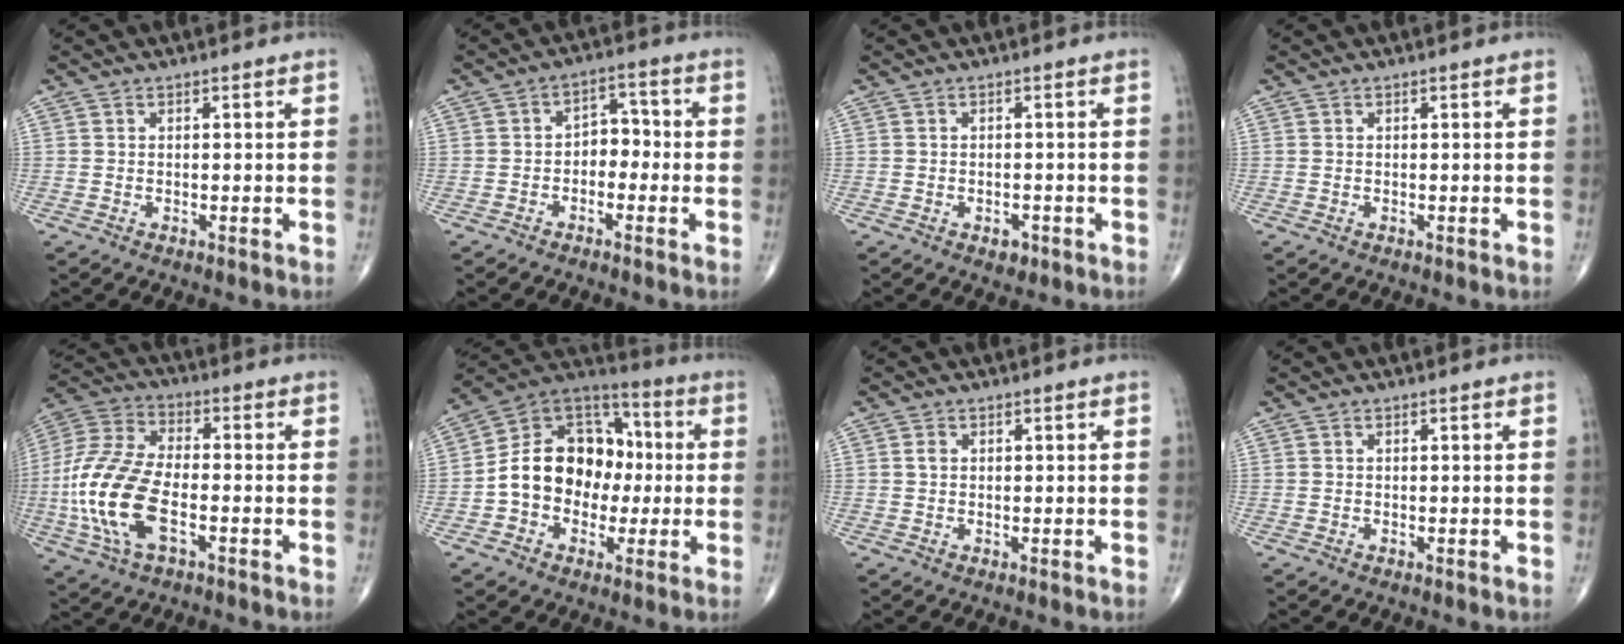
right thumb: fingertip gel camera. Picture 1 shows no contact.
{"total": 4.9, "force": [-1.3, 3.5, 3.1], "torque": [-0.019, 0.029, -0.032]}
{"total": 2.0, "force": [-1.0, 1.3, 1.1], "torque": [-0.008, 0.003, -0.011]}
{"total": 0.0}
{"total": 17.4, "force": [-4.2, 8.6, 14.6], "torque": [-0.324, 0.018, -0.080]}
{"total": 16.5, "force": [-1.3, 12.8, 10.2], "torque": [-0.126, 0.046, -0.030]}
{"total": 1.1, "force": [0.2, 0.8, 0.7], "torque": [-0.012, 0.002, 0.004]}
{"total": 0.0}